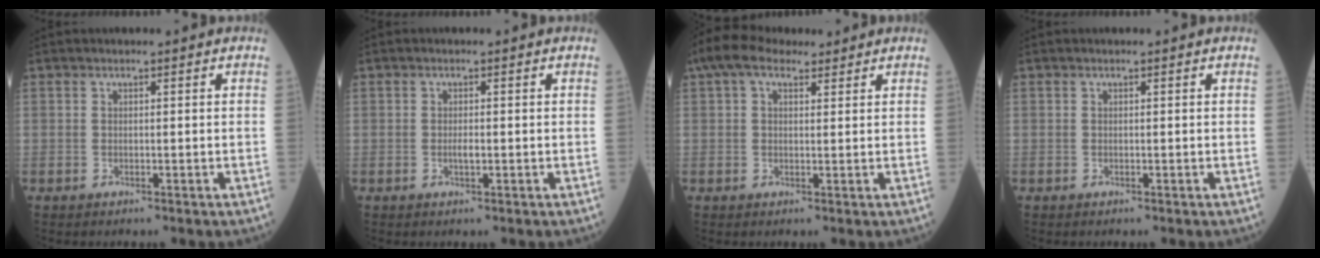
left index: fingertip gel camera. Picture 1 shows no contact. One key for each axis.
{"total": 1.2, "fx": -0.2, "fy": 0.3, "fz": 1.1, "tx": -0.023, "ty": -0.001, "tz": -0.004}
{"total": 6.9, "fx": 4.7, "fy": 3.3, "fz": 3.9, "tx": -0.086, "ty": 0.046, "tz": 0.088}
{"total": 0.0}